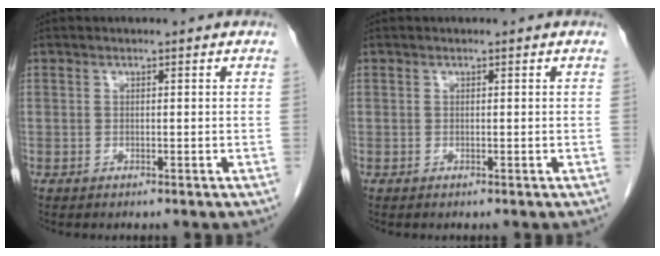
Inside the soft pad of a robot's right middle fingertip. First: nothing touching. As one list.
[{"total": 0.0}]